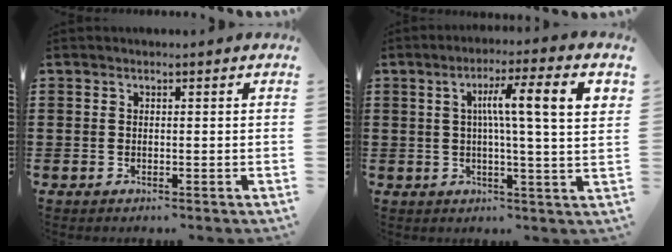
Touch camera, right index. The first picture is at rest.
{"total": 9.5, "force": [2.4, 0.5, 9.1], "torque": [-0.168, 0.002, 0.032]}